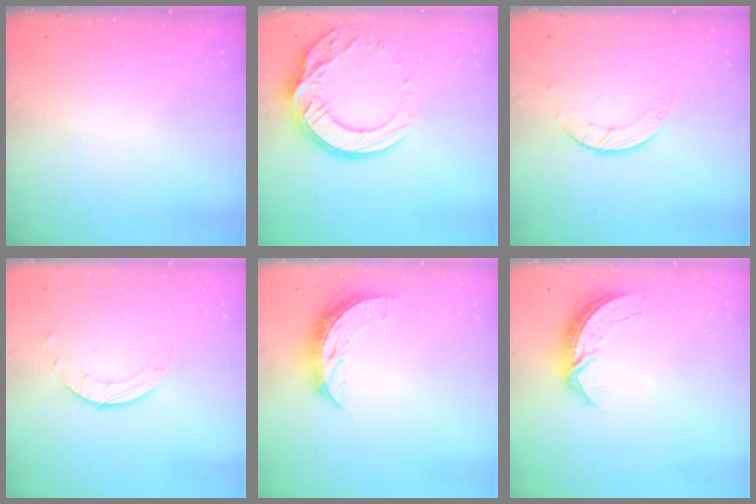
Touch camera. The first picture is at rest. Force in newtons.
{"total": 15.5, "press": 15.5, "slide": 1.1}
{"total": 2.8, "press": 2.8, "slide": 0.3}
{"total": 1.5, "press": 1.5, "slide": 0.1}
{"total": 8.1, "press": 8.0, "slide": 0.6}
{"total": 6.9, "press": 6.8, "slide": 0.5}